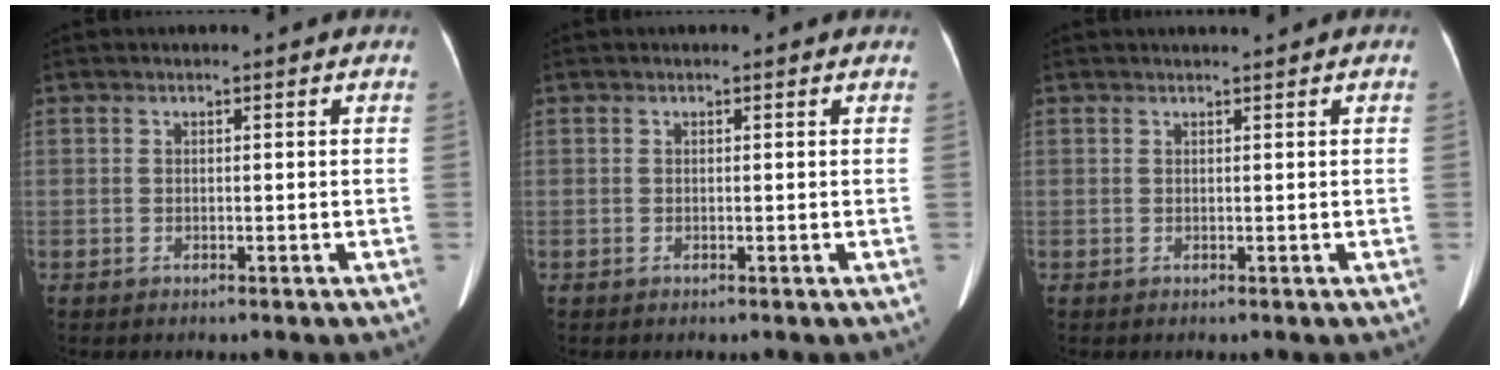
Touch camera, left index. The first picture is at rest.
{"total": 0.0}
{"total": 0.8, "force": [0.7, -0.1, 0.2], "torque": [-0.004, 0.004, 0.014]}